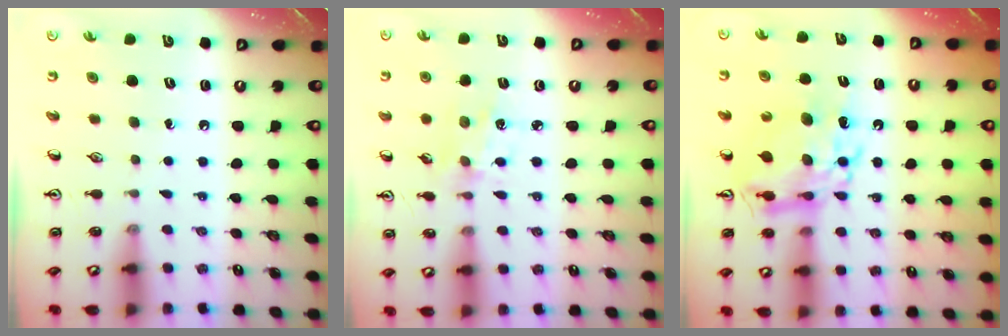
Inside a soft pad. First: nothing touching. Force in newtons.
{"total": 2.0, "press": 2.0, "slide": 0.4}
{"total": 13.8, "press": 13.8, "slide": 1.4}